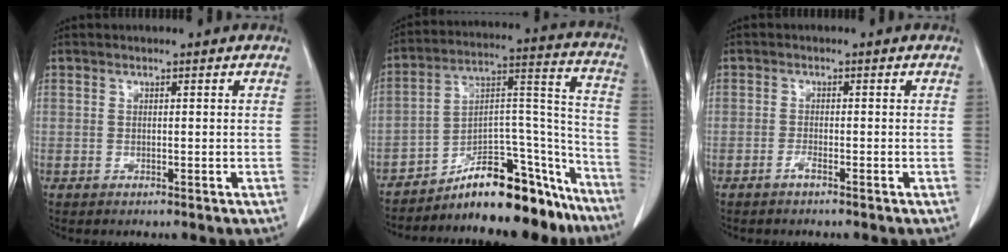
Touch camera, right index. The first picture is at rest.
{"total": 17.7, "force": [-15.0, 5.4, 7.6], "torque": [-0.075, 0.078, -0.231]}
{"total": 1.1, "force": [-0.9, 0.0, 0.6], "torque": [-0.014, 0.001, -0.018]}